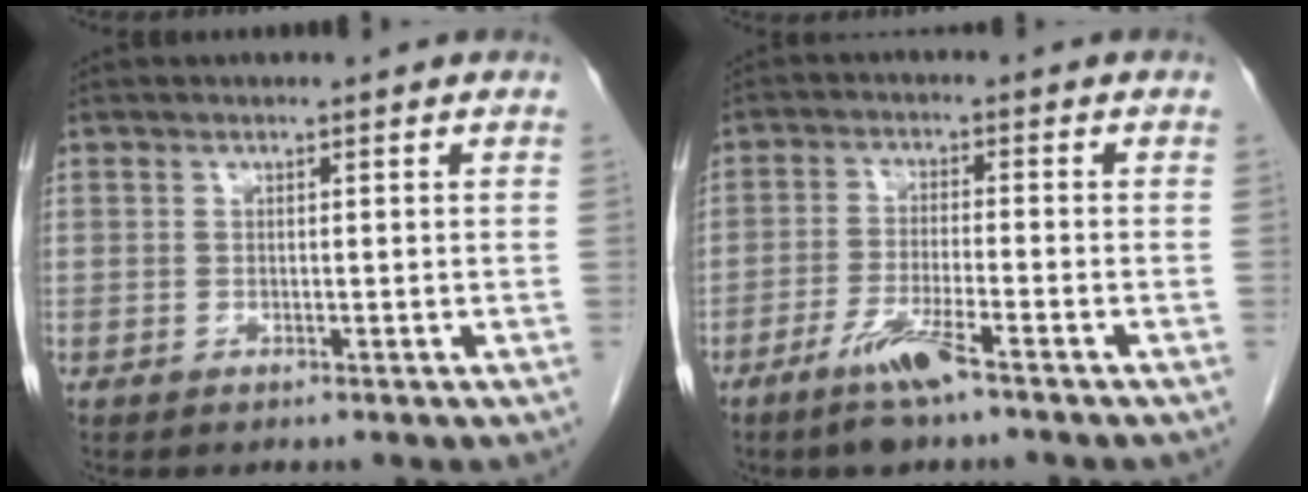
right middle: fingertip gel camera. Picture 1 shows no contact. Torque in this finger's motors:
{"motor_torque": [0.00, -0.29, 0.09, 0.04]}